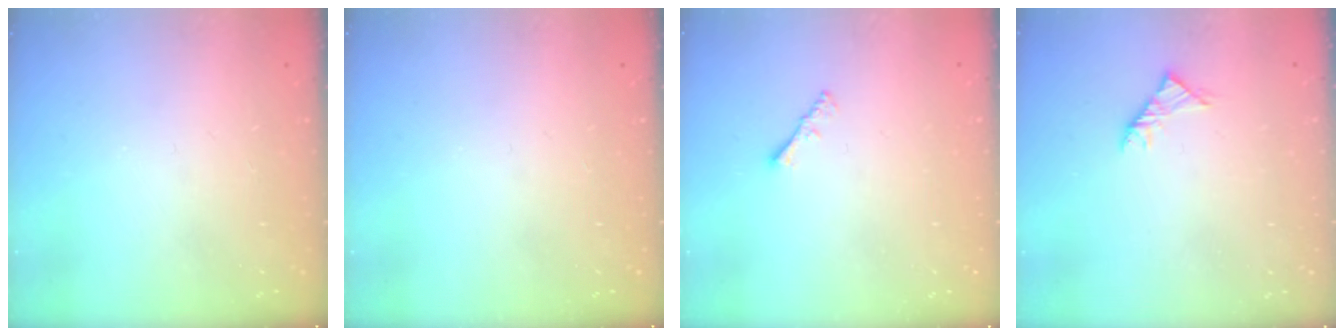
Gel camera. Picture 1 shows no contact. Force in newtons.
{"total": 0.0}
{"total": 1.3, "press": 1.3, "slide": 0.4}
{"total": 2.9, "press": 2.8, "slide": 0.8}